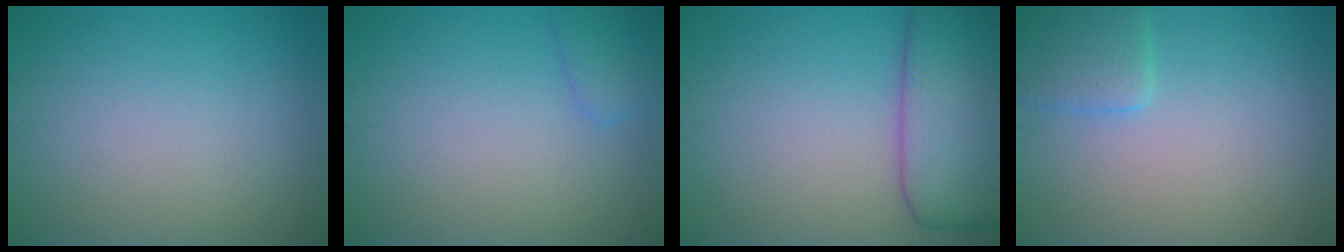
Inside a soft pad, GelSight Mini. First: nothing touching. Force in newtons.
{"total": 1.5, "press": 1.5, "slide": 0.2}
{"total": 9.5, "press": 9.5, "slide": 0.3}
{"total": 2.6, "press": 2.6, "slide": 0.1}